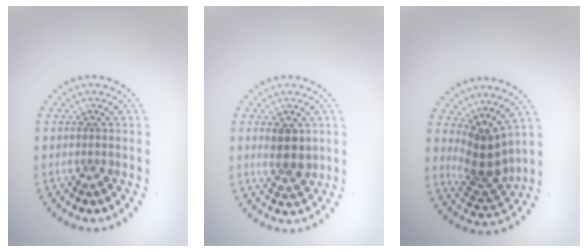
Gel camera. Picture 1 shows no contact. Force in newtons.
{"total": 2.6, "press": 2.4, "slide": 0.8}
{"total": 3.3, "press": 2.3, "slide": 2.4}